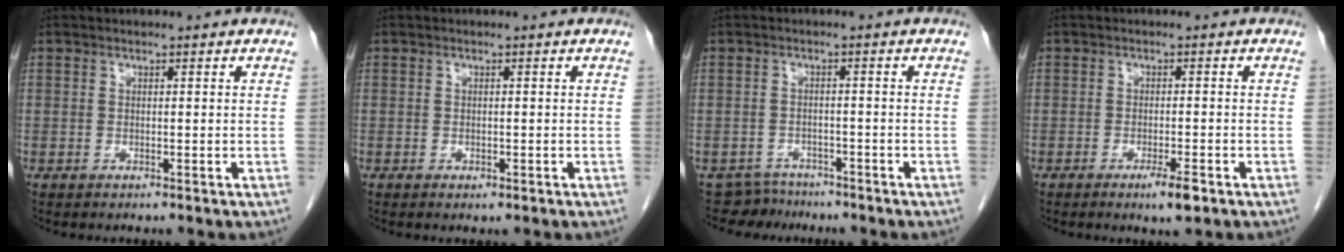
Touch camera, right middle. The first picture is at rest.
{"total": 0.9, "force": [-0.5, 0.5, 0.6], "torque": [-0.010, -0.001, -0.002]}
{"total": 3.7, "force": [-3.1, 1.5, -1.2], "torque": [0.017, 0.002, -0.053]}
{"total": 3.2, "force": [-1.9, 0.3, 2.6], "torque": [-0.043, -0.005, -0.028]}